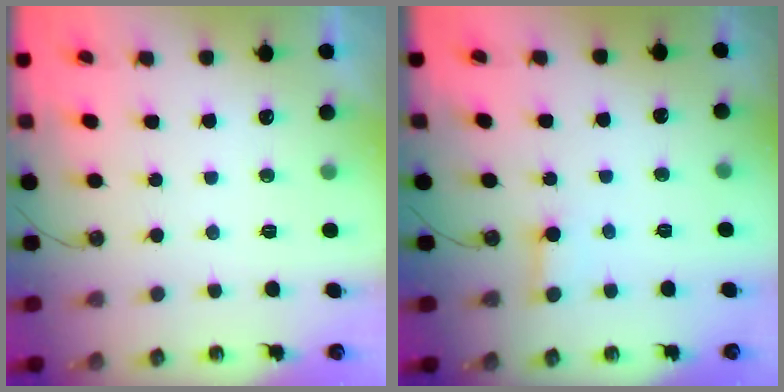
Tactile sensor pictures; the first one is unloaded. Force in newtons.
{"total": 2.8, "press": 2.8, "slide": 0.3}